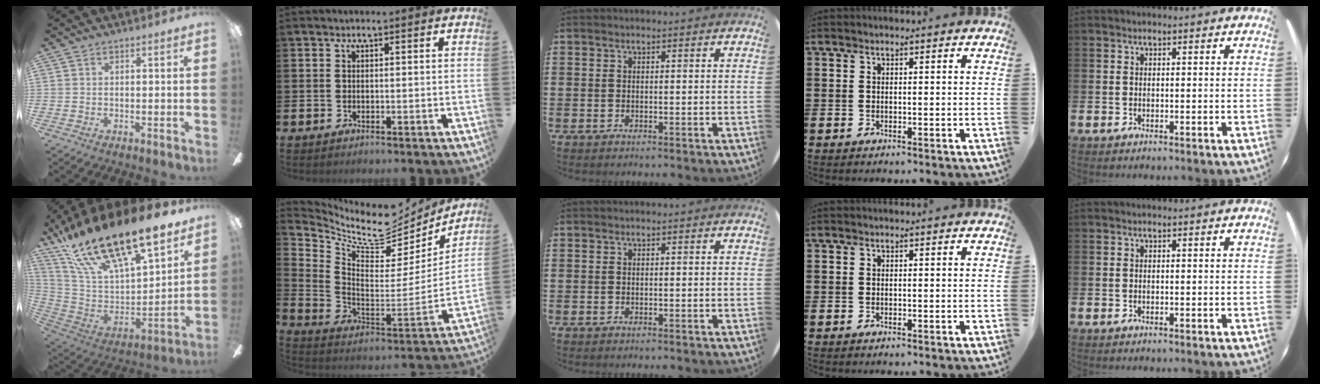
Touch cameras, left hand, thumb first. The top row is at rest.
{"thumb": {"total": 24.3, "force": [18.2, 7.4, 14.3], "torque": [-0.256, -0.121, 0.308]}, "index": {"total": 8.0, "force": [6.3, 3.7, 3.2], "torque": [-0.089, -0.058, 0.103]}}